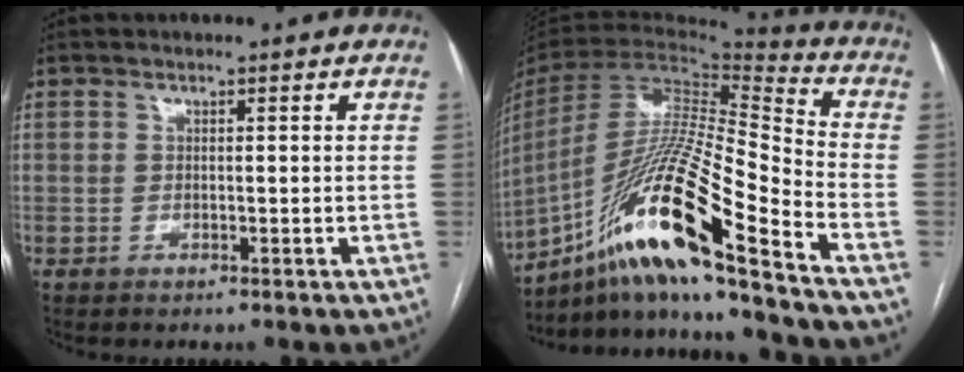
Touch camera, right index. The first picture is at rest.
{"total": 21.9, "force": [-14.0, -0.3, 16.8], "torque": [-0.340, -0.024, -0.266]}